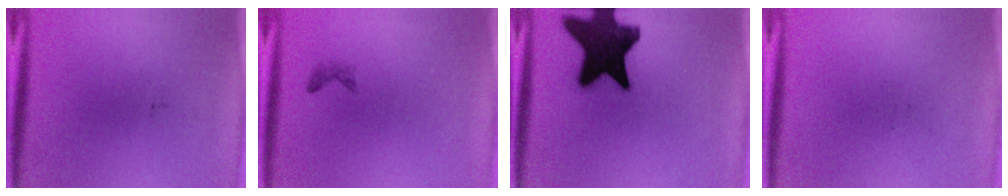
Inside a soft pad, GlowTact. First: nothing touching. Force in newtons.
{"total": 0.7}
{"total": 17.5}
{"total": 0.0}